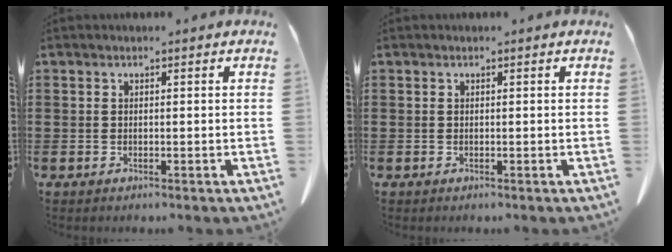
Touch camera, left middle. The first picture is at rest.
{"total": 0.0}